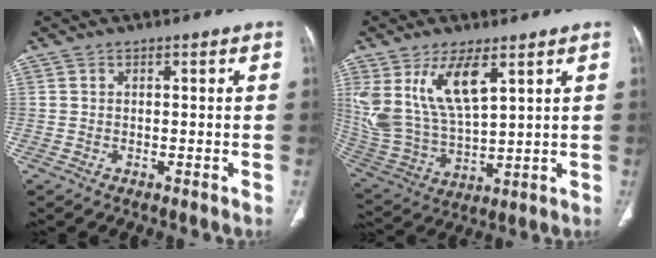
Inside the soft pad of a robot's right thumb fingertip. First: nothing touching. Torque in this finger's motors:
{"motor_torque": [0.51, 1.54, 0.73, 0.78, 0.20]}